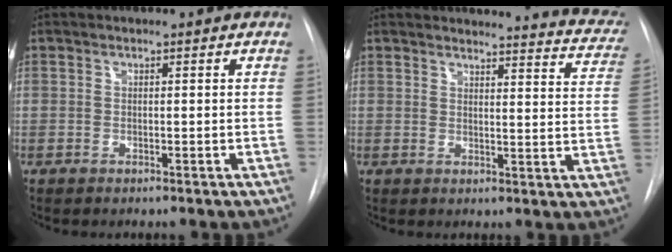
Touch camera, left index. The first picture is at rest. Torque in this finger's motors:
{"motor_torque": [0.83, -1.31, -0.02, -0.01]}